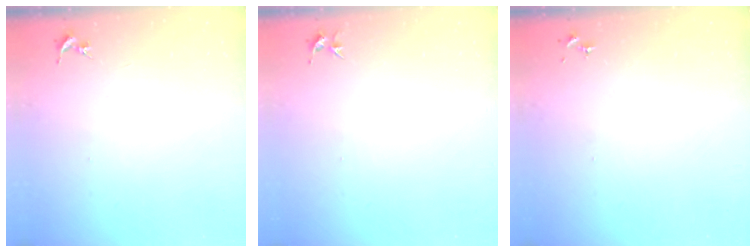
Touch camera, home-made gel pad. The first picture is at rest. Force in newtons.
{"total": 3.4, "press": 3.4, "slide": 0.4}
{"total": 0.0}